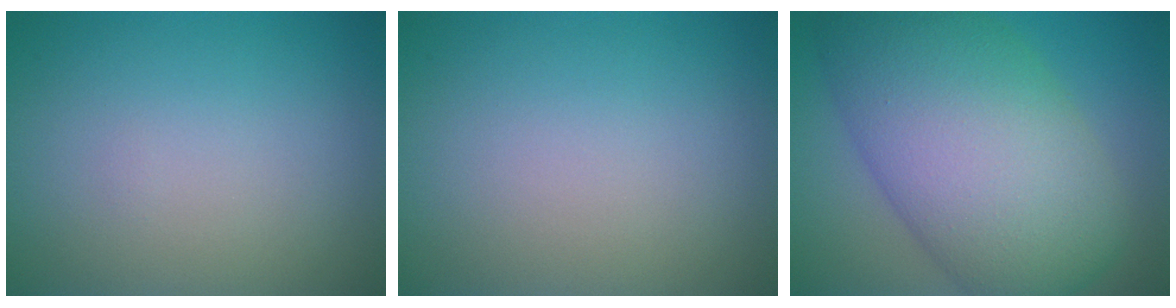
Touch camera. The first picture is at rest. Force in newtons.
{"total": 0.0}
{"total": 13.1, "press": 13.1, "slide": 0.4}